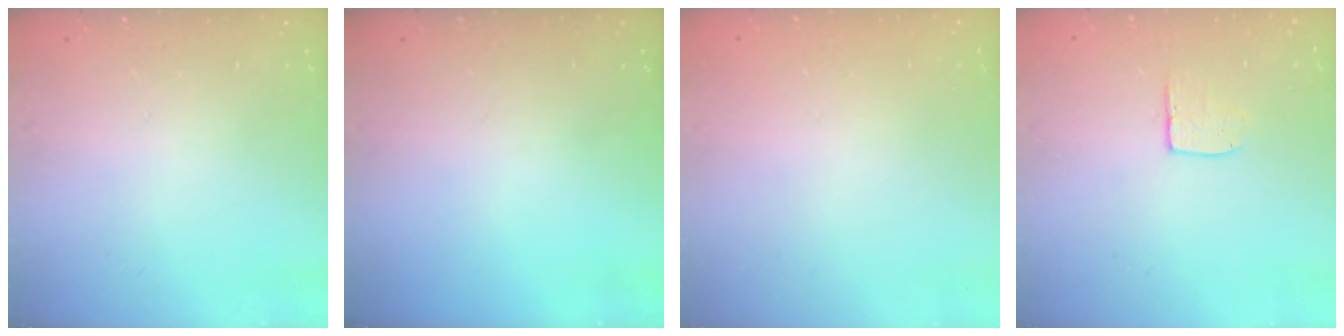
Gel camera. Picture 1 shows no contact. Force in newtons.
{"total": 0.0}
{"total": 0.0}
{"total": 6.8, "press": 6.8, "slide": 0.5}